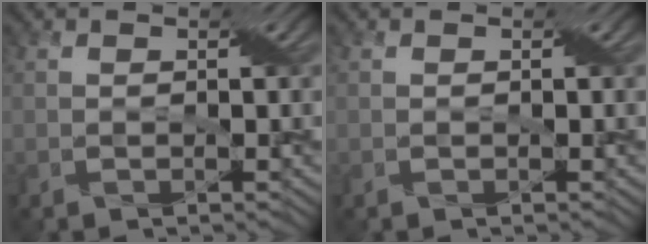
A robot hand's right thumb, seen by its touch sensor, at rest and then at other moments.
{"total": 0.0}